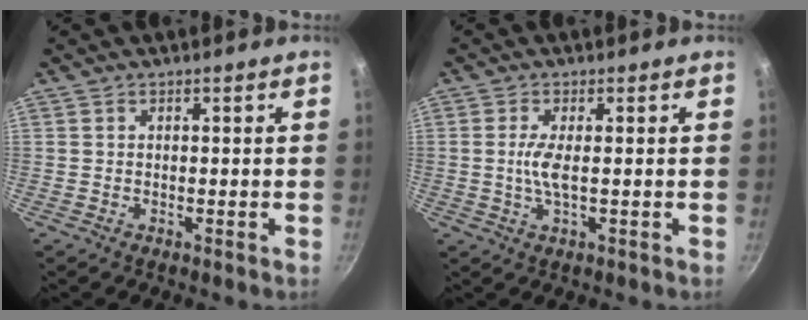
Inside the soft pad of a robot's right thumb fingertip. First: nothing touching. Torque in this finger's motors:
{"motor_torque": [1.11, 0.53, 0.60, -0.42, 0.23]}